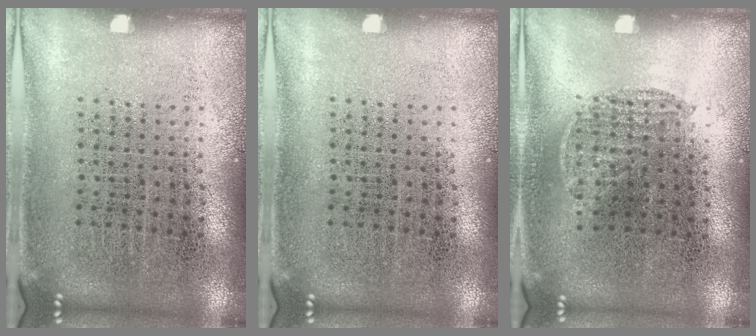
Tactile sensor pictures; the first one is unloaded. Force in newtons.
{"total": 0.0}
{"total": 0.5, "press": 0.4, "slide": 0.4}